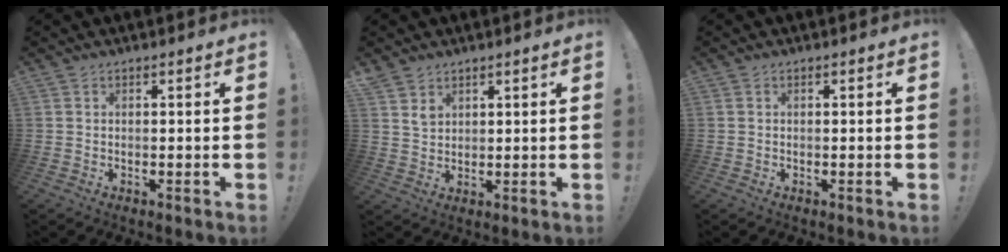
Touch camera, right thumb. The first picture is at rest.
{"total": 4.5, "force": [3.2, 3.0, 1.1], "torque": [-0.011, -0.023, 0.059]}
{"total": 0.0}